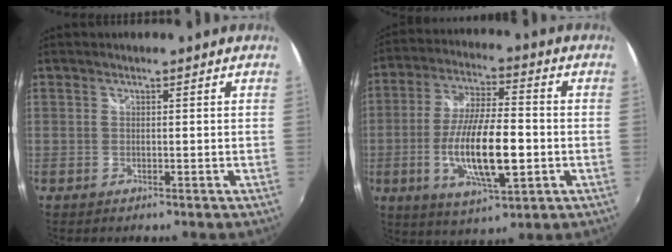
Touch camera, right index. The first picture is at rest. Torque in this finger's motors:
{"motor_torque": [1.36, -0.78, 0.60, 0.21]}